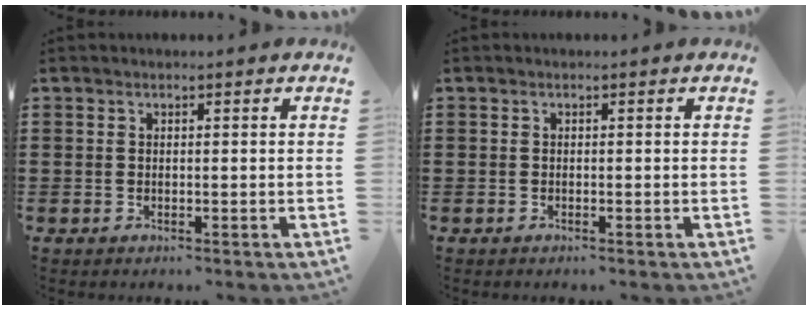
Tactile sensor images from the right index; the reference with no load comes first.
{"total": 0.0}